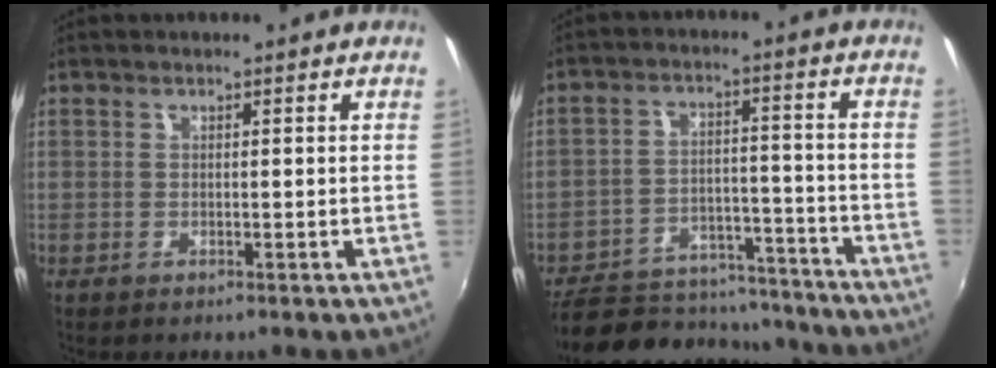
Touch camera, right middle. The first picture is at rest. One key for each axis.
{"total": 18.8, "fx": -15.9, "fy": 8.1, "fz": 5.9, "tx": -0.130, "ty": 0.029, "tz": -0.205}